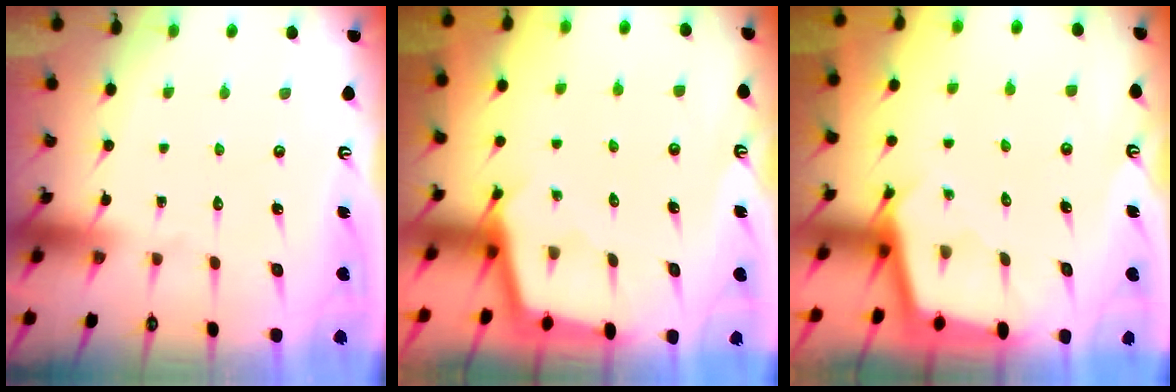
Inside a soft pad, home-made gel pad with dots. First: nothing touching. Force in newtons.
{"total": 2.3, "press": 2.3, "slide": 0.1}
{"total": 2.2, "press": 2.2, "slide": 0.2}